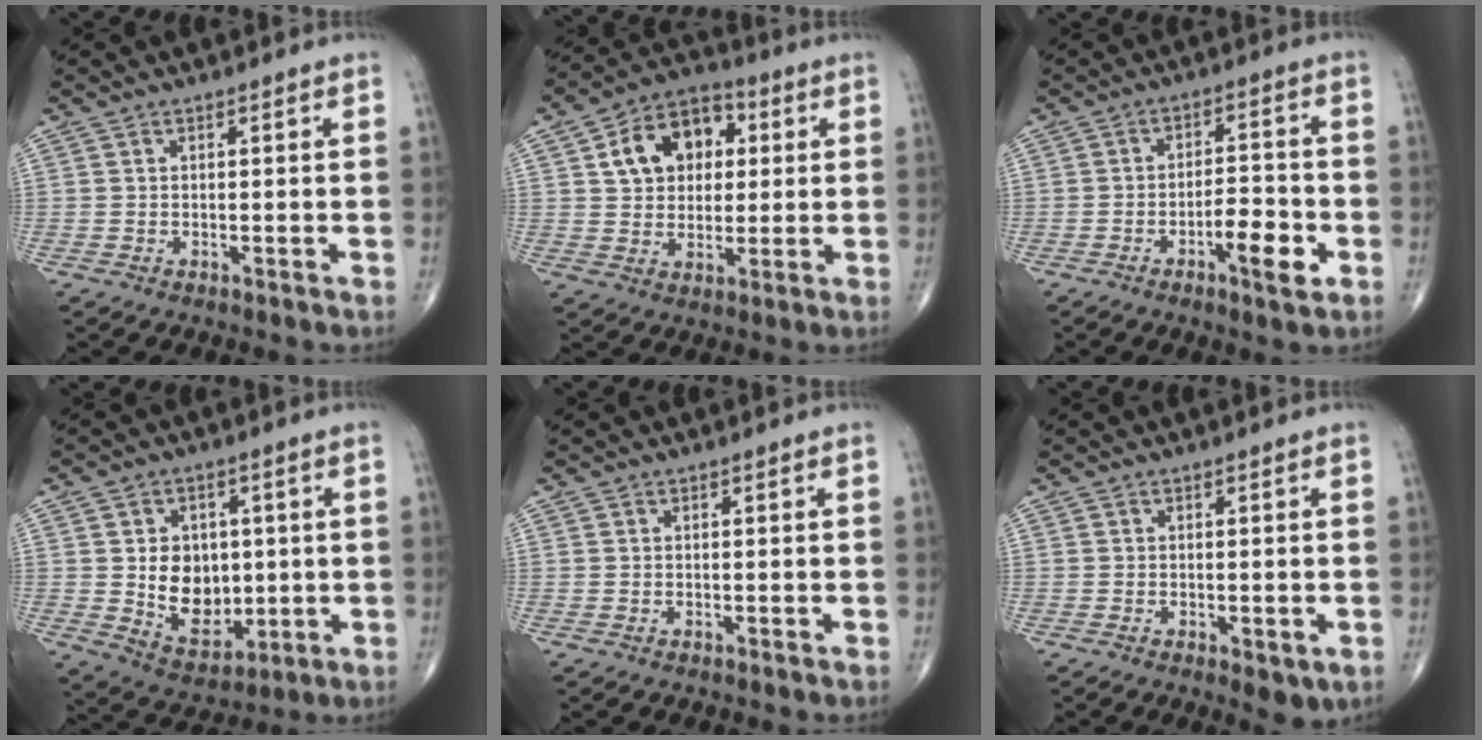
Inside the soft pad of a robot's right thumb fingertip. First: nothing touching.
{"total": 13.0, "force": [3.5, 9.4, 8.3], "torque": [-0.101, 0.008, 0.051]}
{"total": 7.6, "force": [-3.2, 2.3, 6.6], "torque": [-0.095, 0.020, -0.050]}
{"total": 11.4, "force": [0.3, 8.5, 7.5], "torque": [-0.072, -0.010, 0.024]}
{"total": 0.0}
{"total": 3.6, "force": [-1.2, 1.5, 3.1], "torque": [-0.032, -0.003, -0.008]}